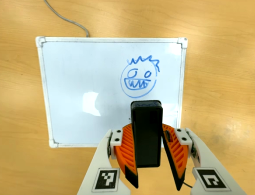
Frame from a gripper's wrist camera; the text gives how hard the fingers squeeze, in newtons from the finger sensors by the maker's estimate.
{"total": 5.4, "left": 5.4, "right": 5.4}